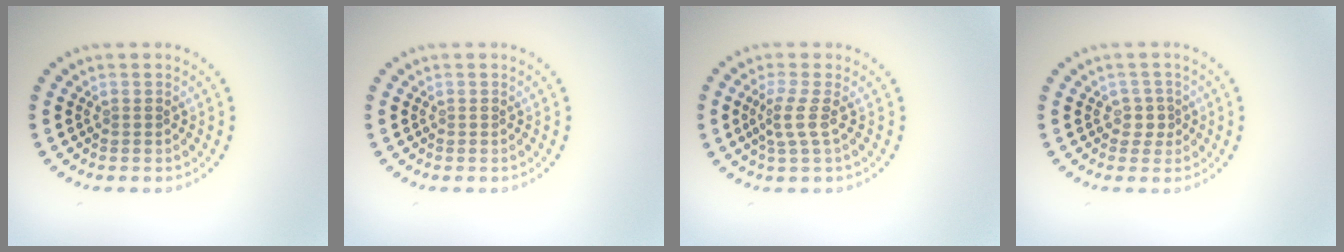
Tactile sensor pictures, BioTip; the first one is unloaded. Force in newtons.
{"total": 0.0}
{"total": 2.1, "press": 1.5, "slide": 1.5}
{"total": 1.5, "press": 1.1, "slide": 1.0}